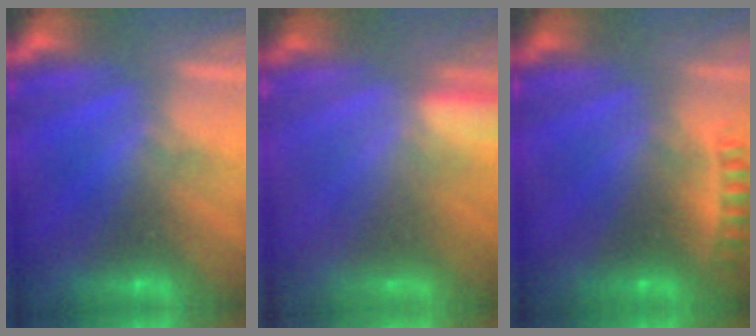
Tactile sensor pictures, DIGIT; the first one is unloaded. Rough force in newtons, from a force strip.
{"total": 2.8}
{"total": 2.4}